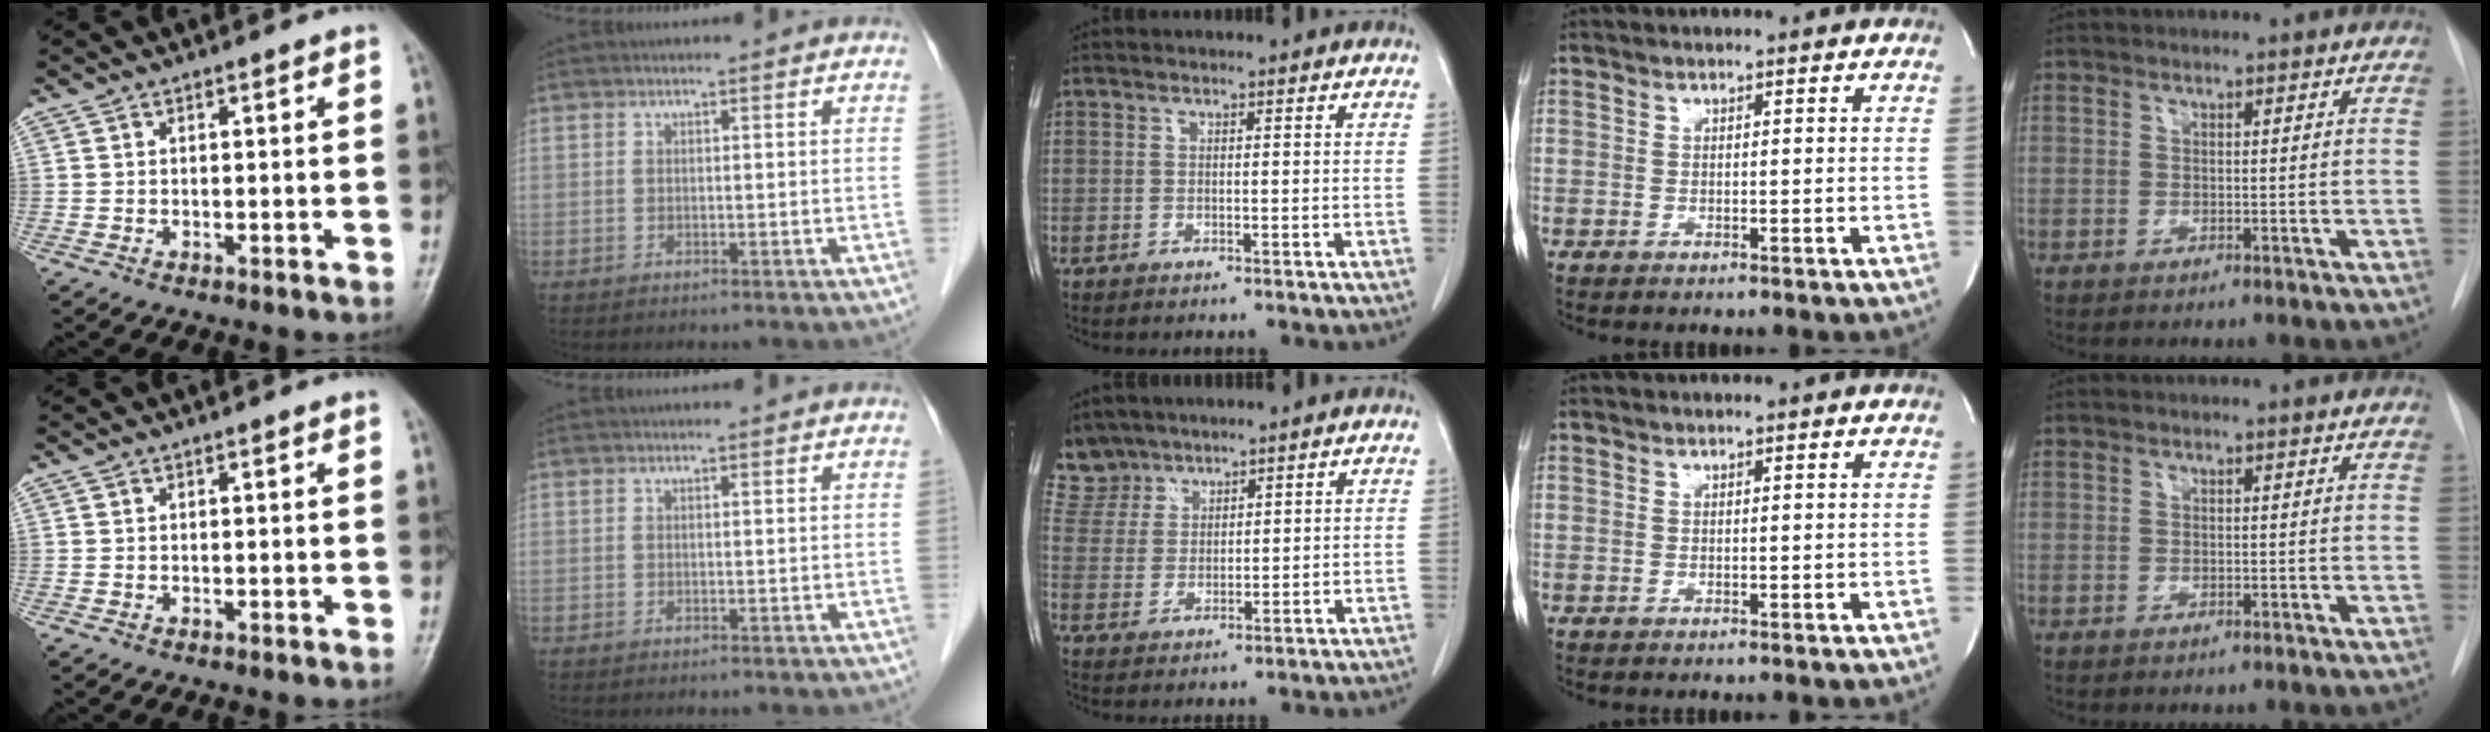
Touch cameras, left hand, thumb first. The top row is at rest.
{"middle": {"total": 6.4, "force": [5.6, 2.9, -0.4], "torque": [0.012, 0.004, 0.121]}}